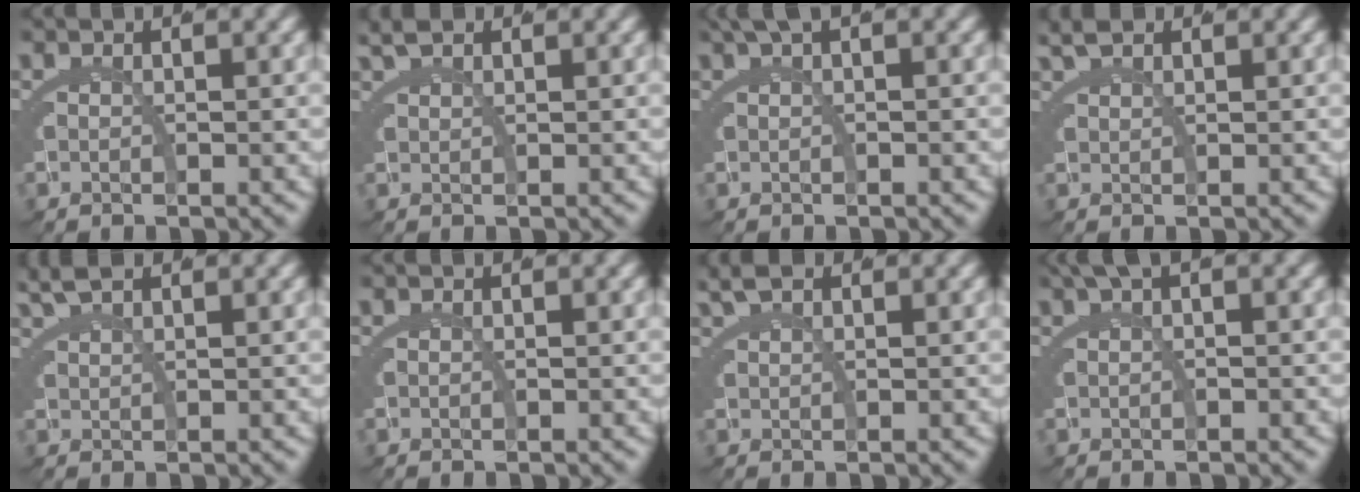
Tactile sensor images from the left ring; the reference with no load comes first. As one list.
[{"total": 2.8, "force": [2.3, 1.0, 1.2], "torque": [-0.020, 0.013, 0.034]}, {"total": 1.9, "force": [1.6, -0.1, 1.1], "torque": [-0.021, 0.015, 0.026]}, {"total": 2.7, "force": [2.4, 0.8, 1.1], "torque": [-0.016, 0.012, 0.037]}, {"total": 2.6, "force": [2.4, 0.2, 0.8], "torque": [-0.013, 0.013, 0.043]}, {"total": 0.0}, {"total": 3.1, "force": [2.3, 1.5, 1.5], "torque": [-0.026, 0.017, 0.030]}, {"total": 1.6, "force": [1.3, -0.2, 1.0], "torque": [-0.019, 0.014, 0.022]}]